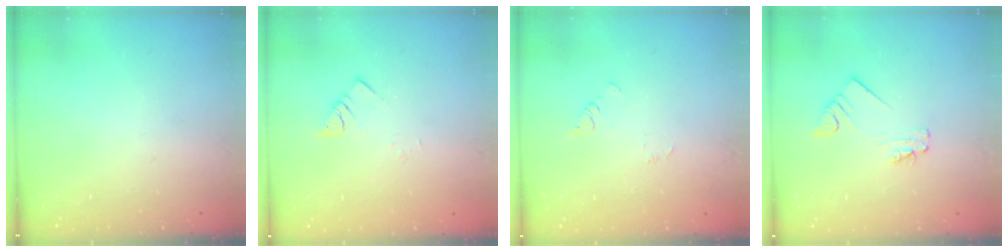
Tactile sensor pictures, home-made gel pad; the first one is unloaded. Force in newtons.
{"total": 2.8, "press": 2.8, "slide": 0.3}
{"total": 2.4, "press": 2.4, "slide": 0.3}
{"total": 1.9, "press": 1.9, "slide": 0.1}